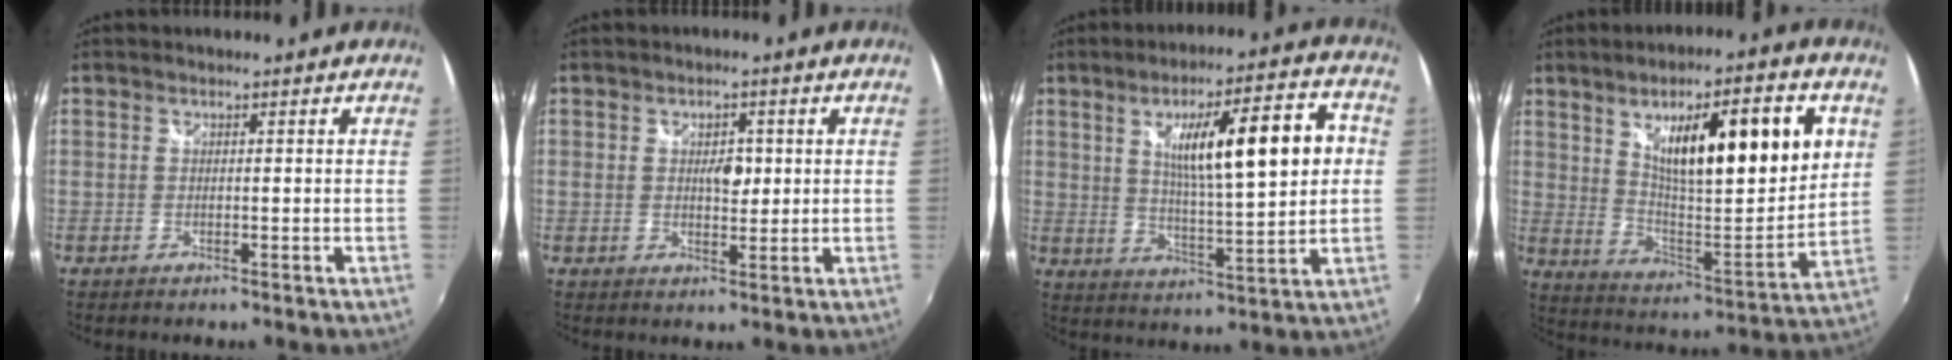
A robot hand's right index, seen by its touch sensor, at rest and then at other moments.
{"total": 3.3, "force": [0.5, 2.2, 2.4], "torque": [-0.033, 0.004, 0.007]}
{"total": 15.6, "force": [3.6, 1.4, 15.1], "torque": [-0.223, 0.010, 0.069]}
{"total": 21.9, "force": [9.0, 4.4, 19.5], "torque": [-0.284, -0.004, 0.152]}